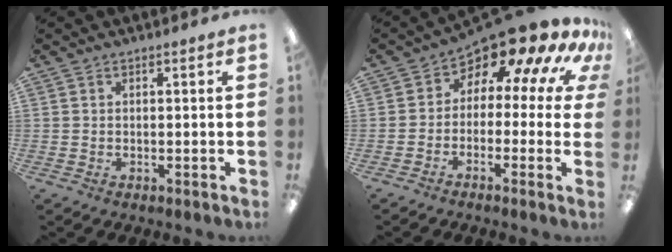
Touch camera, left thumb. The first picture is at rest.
{"total": 11.7, "force": [7.7, 4.4, 7.7], "torque": [-0.113, -0.072, 0.122]}